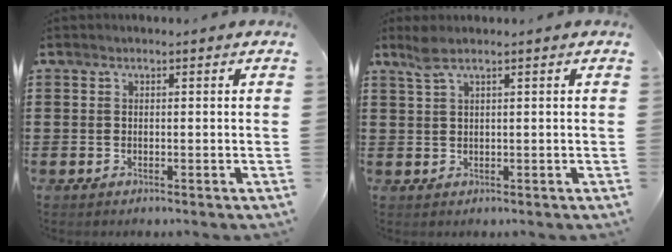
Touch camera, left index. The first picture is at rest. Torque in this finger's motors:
{"motor_torque": [1.22, -0.60, 0.06, 0.02]}